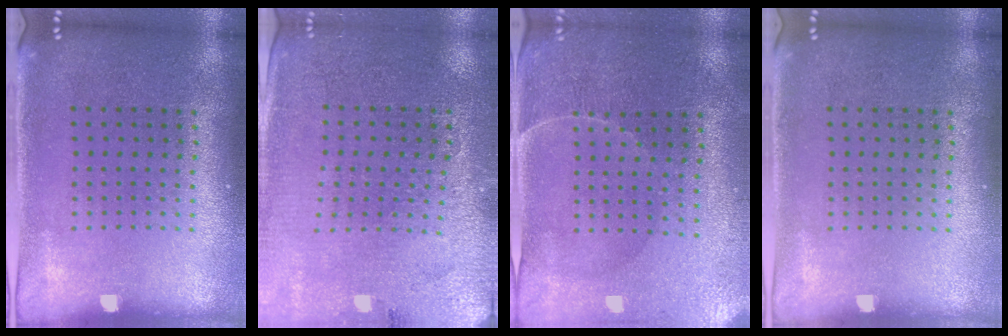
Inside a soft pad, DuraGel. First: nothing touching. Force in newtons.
{"total": 2.8, "press": 2.8, "slide": 0.5}
{"total": 0.6, "press": 0.5, "slide": 0.4}
{"total": 0.0}